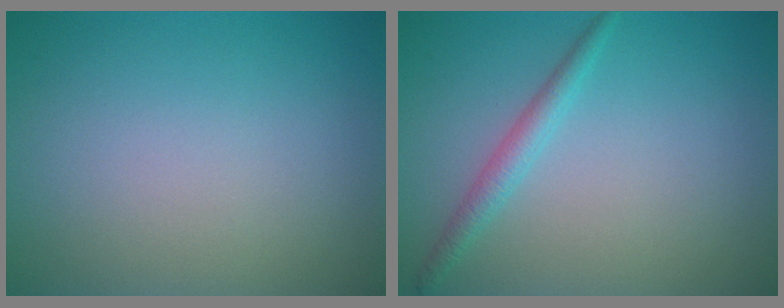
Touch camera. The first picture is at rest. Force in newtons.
{"total": 1.9, "press": 1.9, "slide": 0.1}